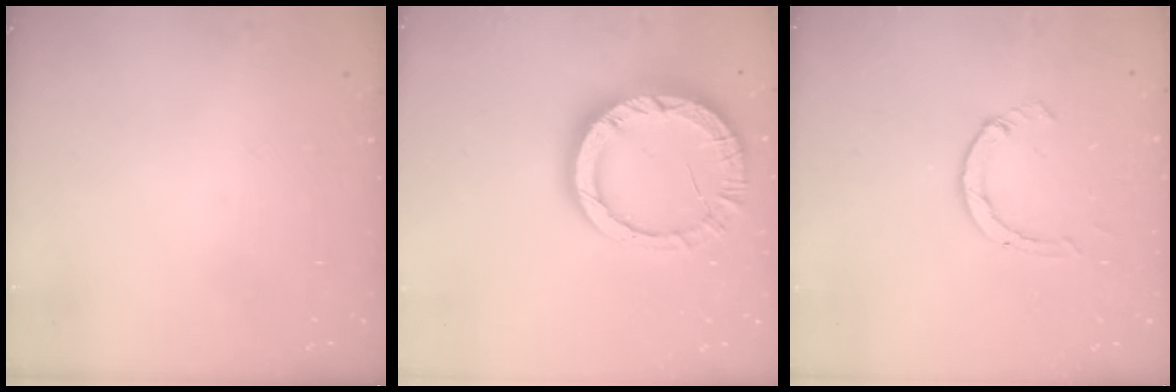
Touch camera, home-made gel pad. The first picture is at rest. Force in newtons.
{"total": 15.1, "press": 15.1, "slide": 1.4}
{"total": 2.3, "press": 2.3, "slide": 0.3}